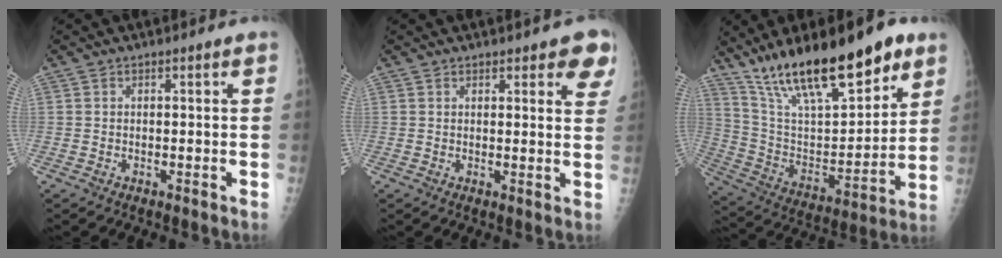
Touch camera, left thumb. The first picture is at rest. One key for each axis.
{"total": 5.4, "fx": 3.6, "fy": 2.2, "fz": 3.4, "tx": -0.006, "ty": -0.014, "tz": 0.033}
{"total": 26.3, "fx": 17.3, "fy": 8.7, "fz": 17.8, "tx": -0.264, "ty": -0.050, "tz": 0.303}